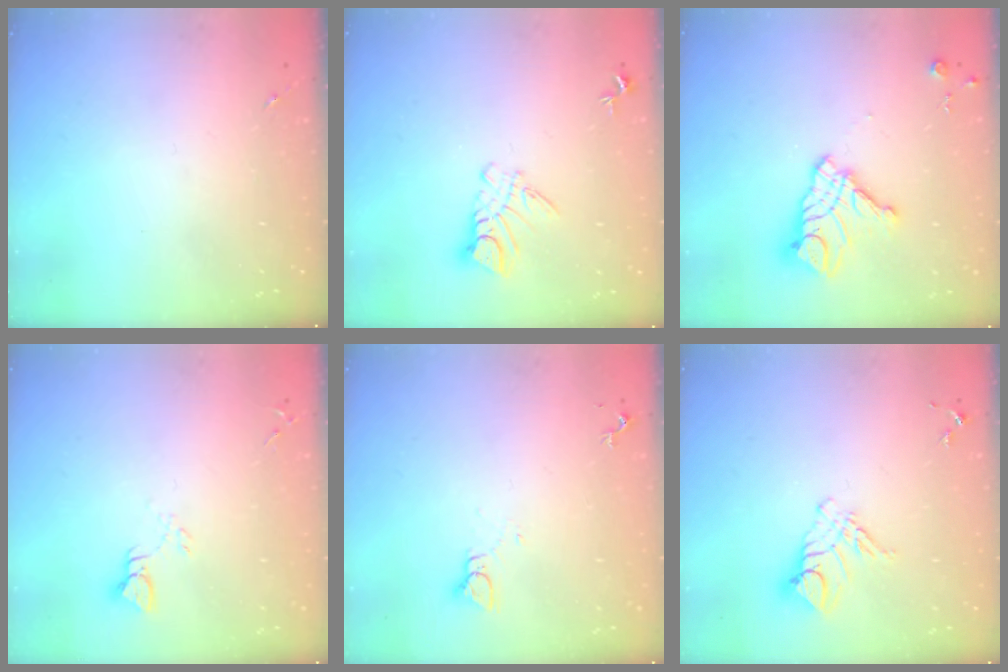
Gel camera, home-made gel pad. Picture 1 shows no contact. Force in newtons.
{"total": 8.0, "press": 8.0, "slide": 0.7}
{"total": 15.1, "press": 15.0, "slide": 1.4}
{"total": 2.8, "press": 2.8, "slide": 0.2}
{"total": 2.8, "press": 2.8, "slide": 0.1}
{"total": 10.4, "press": 10.3, "slide": 0.7}